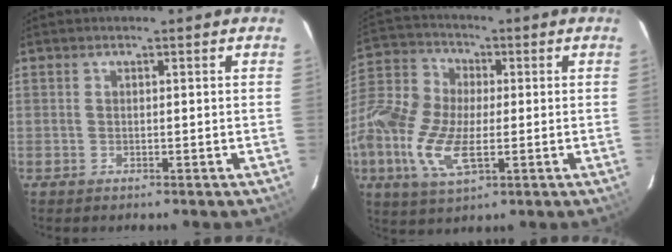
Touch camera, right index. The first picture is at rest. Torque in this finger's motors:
{"motor_torque": [0.52, -0.28, 0.49, 0.21]}